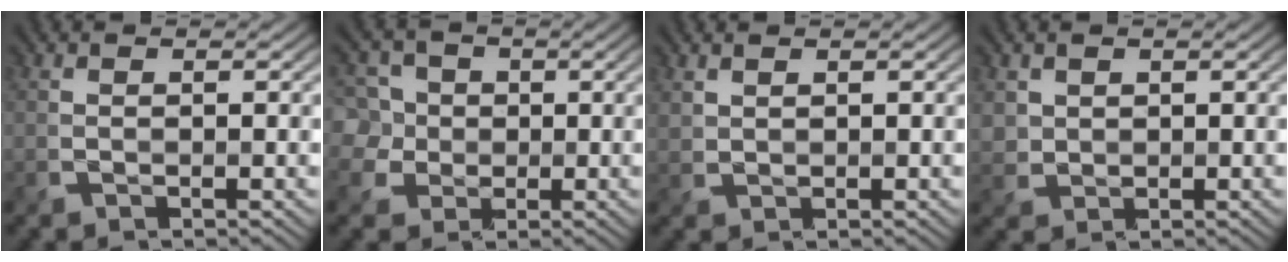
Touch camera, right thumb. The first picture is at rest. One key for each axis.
{"total": 7.3, "fx": 1.4, "fy": 6.5, "fz": 2.9, "tx": -0.088, "ty": 0.029, "tz": 0.009}
{"total": 1.1, "fx": 1.0, "fy": 0.4, "fz": 0.3, "tx": -0.015, "ty": 0.000, "tz": 0.029}
{"total": 2.0, "fx": 1.2, "fy": 1.6, "fz": 0.2, "tx": -0.014, "ty": -0.003, "tz": 0.029}